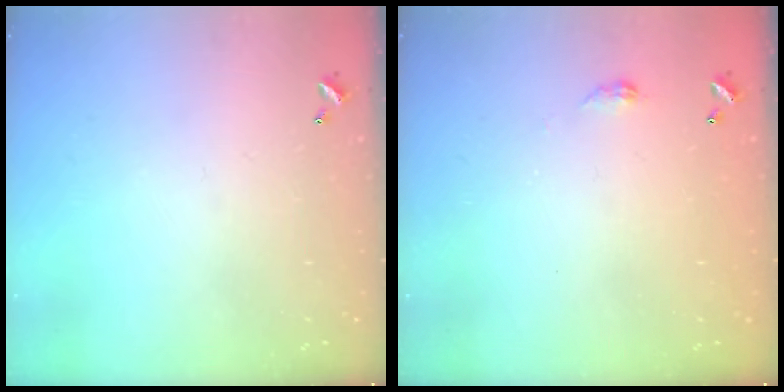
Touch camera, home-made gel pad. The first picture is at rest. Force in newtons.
{"total": 2.8, "press": 2.7, "slide": 0.5}